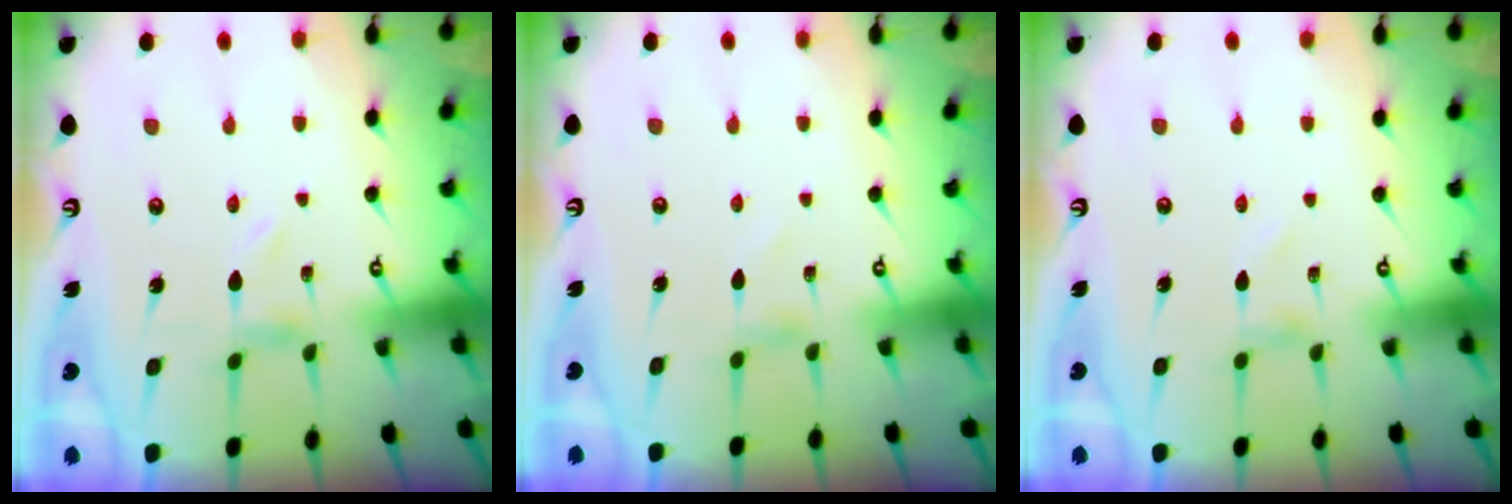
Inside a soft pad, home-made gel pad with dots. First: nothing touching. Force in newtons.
{"total": 0.0}
{"total": 0.0}